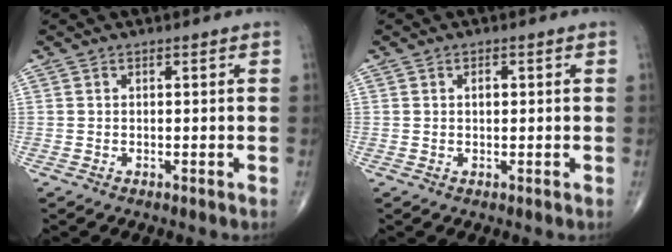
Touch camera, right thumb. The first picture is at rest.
{"total": 1.5, "force": [0.3, 0.8, 1.2], "torque": [-0.017, 0.001, 0.006]}